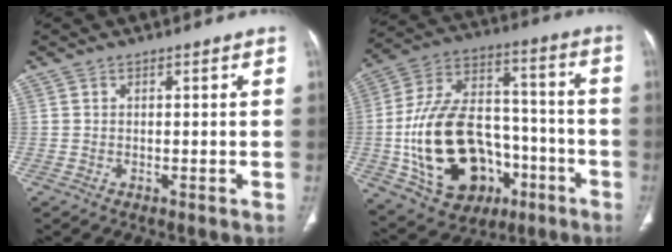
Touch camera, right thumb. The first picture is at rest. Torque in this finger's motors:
{"motor_torque": [0.93, 1.00, 2.15, -0.62, 0.57]}